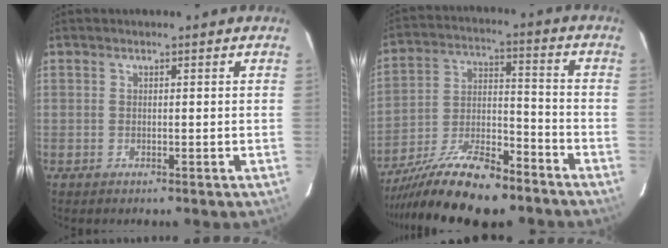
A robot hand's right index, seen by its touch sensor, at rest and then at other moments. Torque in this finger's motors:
{"motor_torque": [0.78, -1.35, 0.89, 0.21]}